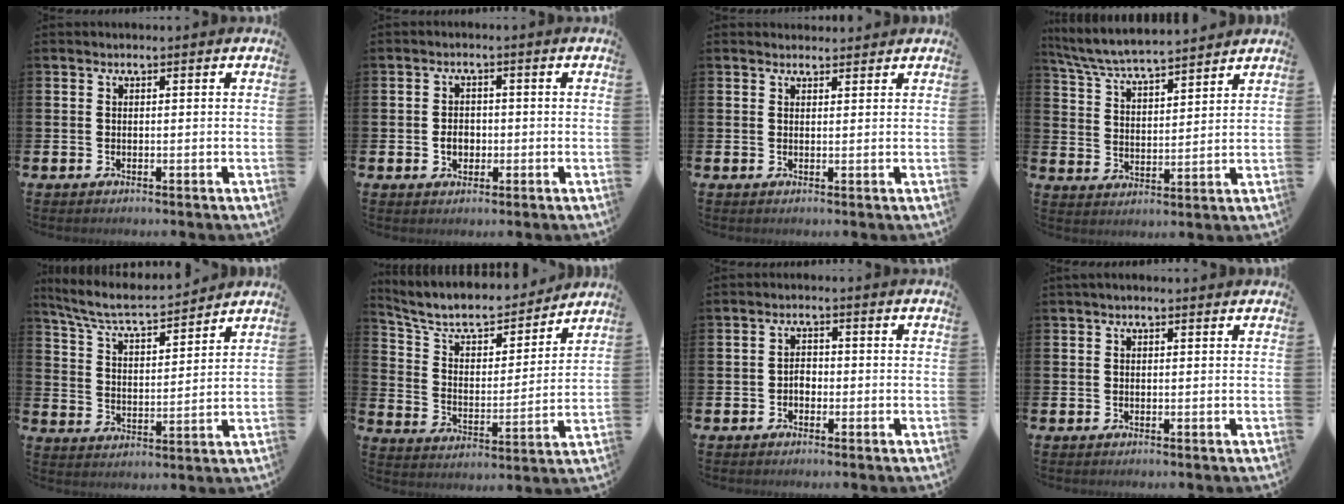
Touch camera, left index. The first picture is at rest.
{"total": 2.4, "force": [-0.5, 1.9, 1.4], "torque": [-0.005, -0.004, -0.018]}
{"total": 1.5, "force": [1.4, 0.4, 0.0], "torque": [0.009, -0.004, 0.025]}
{"total": 6.4, "force": [6.2, 0.4, 1.5], "torque": [-0.055, -0.038, 0.109]}
{"total": 6.7, "force": [6.2, 0.8, 2.3], "torque": [-0.074, -0.041, 0.105]}
{"total": 8.3, "force": [7.5, 2.6, 2.5], "torque": [-0.078, -0.058, 0.127]}
{"total": 1.9, "force": [-0.7, 1.4, 1.1], "torque": [-0.005, -0.001, -0.020]}
{"total": 0.5, "force": [0.2, 0.2, 0.4], "torque": [-0.004, 0.004, 0.001]}